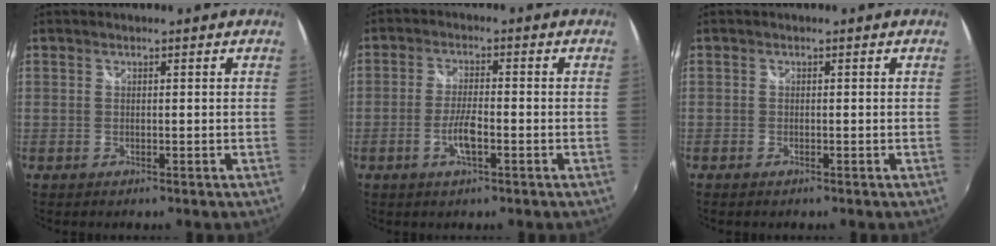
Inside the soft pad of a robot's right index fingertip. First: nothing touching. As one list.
[{"total": 4.7, "force": [-2.0, 1.2, 4.1], "torque": [-0.088, -0.001, -0.038]}, {"total": 0.8, "force": [-0.7, 0.3, 0.3], "torque": [-0.006, -0.004, -0.015]}]